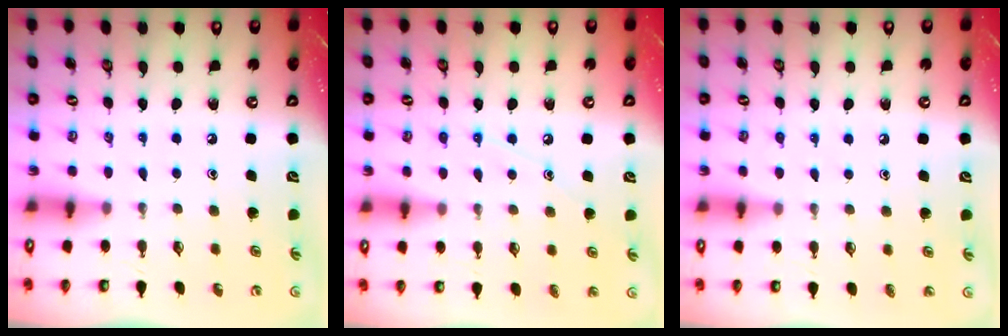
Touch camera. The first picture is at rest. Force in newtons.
{"total": 7.2, "press": 7.2, "slide": 0.5}
{"total": 3.5, "press": 3.5, "slide": 0.4}